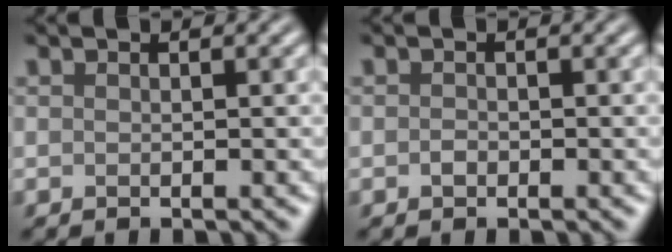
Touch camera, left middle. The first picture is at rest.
{"total": 0.6, "force": [-0.3, 0.4, 0.3], "torque": [-0.007, -0.001, -0.006]}